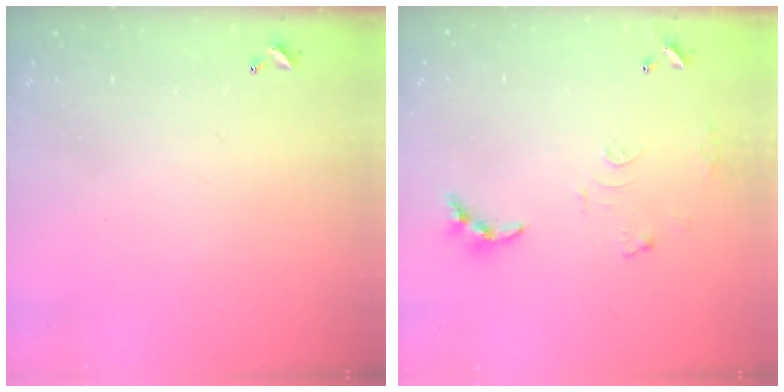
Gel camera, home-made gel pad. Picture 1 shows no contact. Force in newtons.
{"total": 9.3, "press": 9.3, "slide": 0.6}